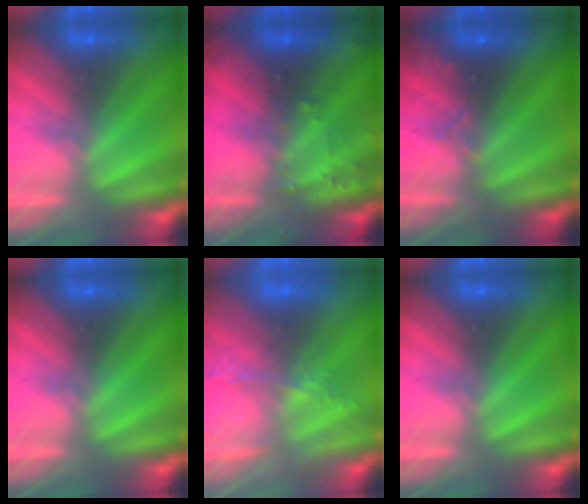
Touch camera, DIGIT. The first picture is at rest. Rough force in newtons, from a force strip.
{"total": 3.0}
{"total": 2.9}
{"total": 0.0}
{"total": 5.5}
{"total": 0.0}